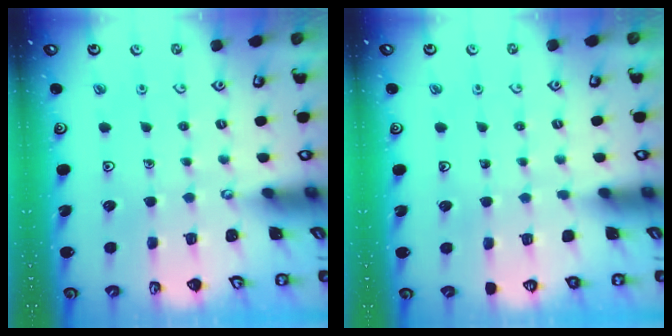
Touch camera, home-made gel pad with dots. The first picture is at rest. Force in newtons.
{"total": 0.0}